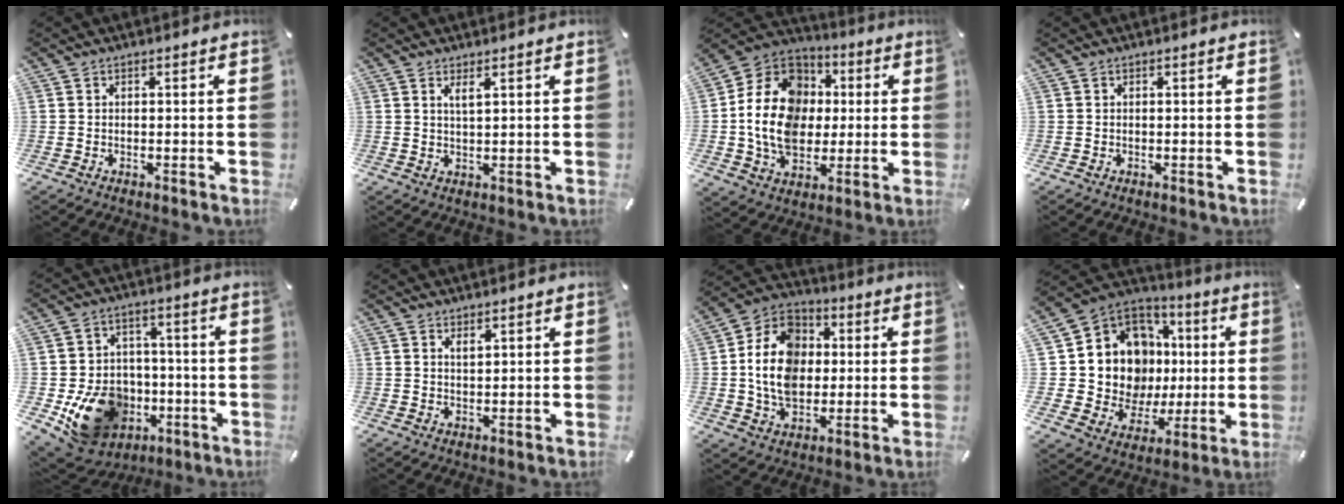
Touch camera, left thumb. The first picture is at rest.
{"total": 2.5, "force": [1.6, 0.4, 1.9], "torque": [-0.039, 0.000, 0.027]}
{"total": 18.6, "force": [0.1, 15.2, 10.8], "torque": [-0.236, 0.012, 0.004]}
{"total": 0.0}
{"total": 17.0, "force": [-5.4, 13.8, 8.4], "torque": [-0.138, 0.030, -0.074]}
{"total": 1.8, "force": [1.4, 0.8, 0.9], "torque": [-0.010, -0.005, 0.025]}
{"total": 14.7, "force": [0.0, 11.8, 8.7], "torque": [-0.195, 0.021, 0.001]}
{"total": 14.8, "force": [1.8, 13.4, 5.9], "torque": [-0.122, -0.039, 0.053]}